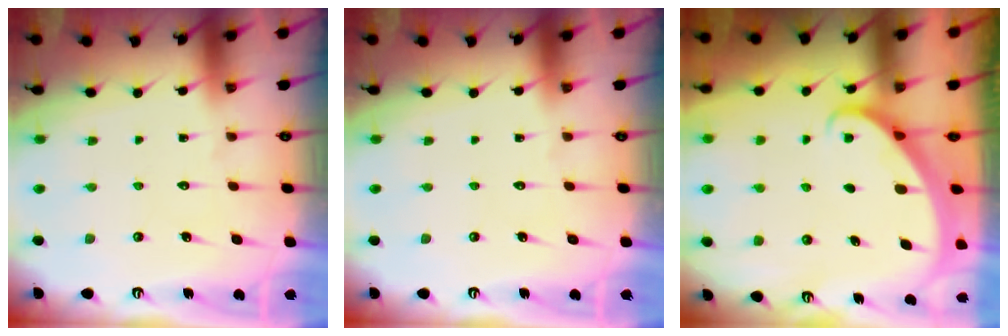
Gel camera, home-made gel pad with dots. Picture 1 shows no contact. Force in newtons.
{"total": 0.0}
{"total": 1.8, "press": 1.8, "slide": 0.1}